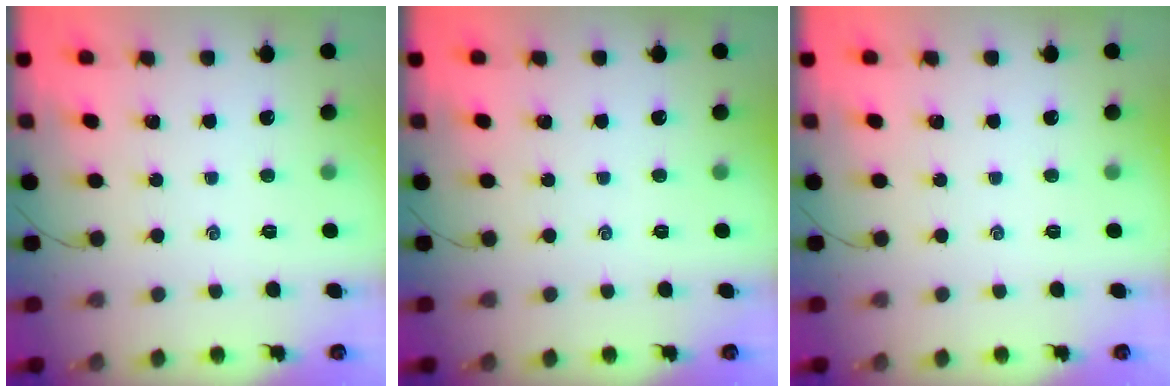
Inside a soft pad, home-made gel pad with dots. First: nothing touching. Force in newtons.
{"total": 0.0}
{"total": 0.0}